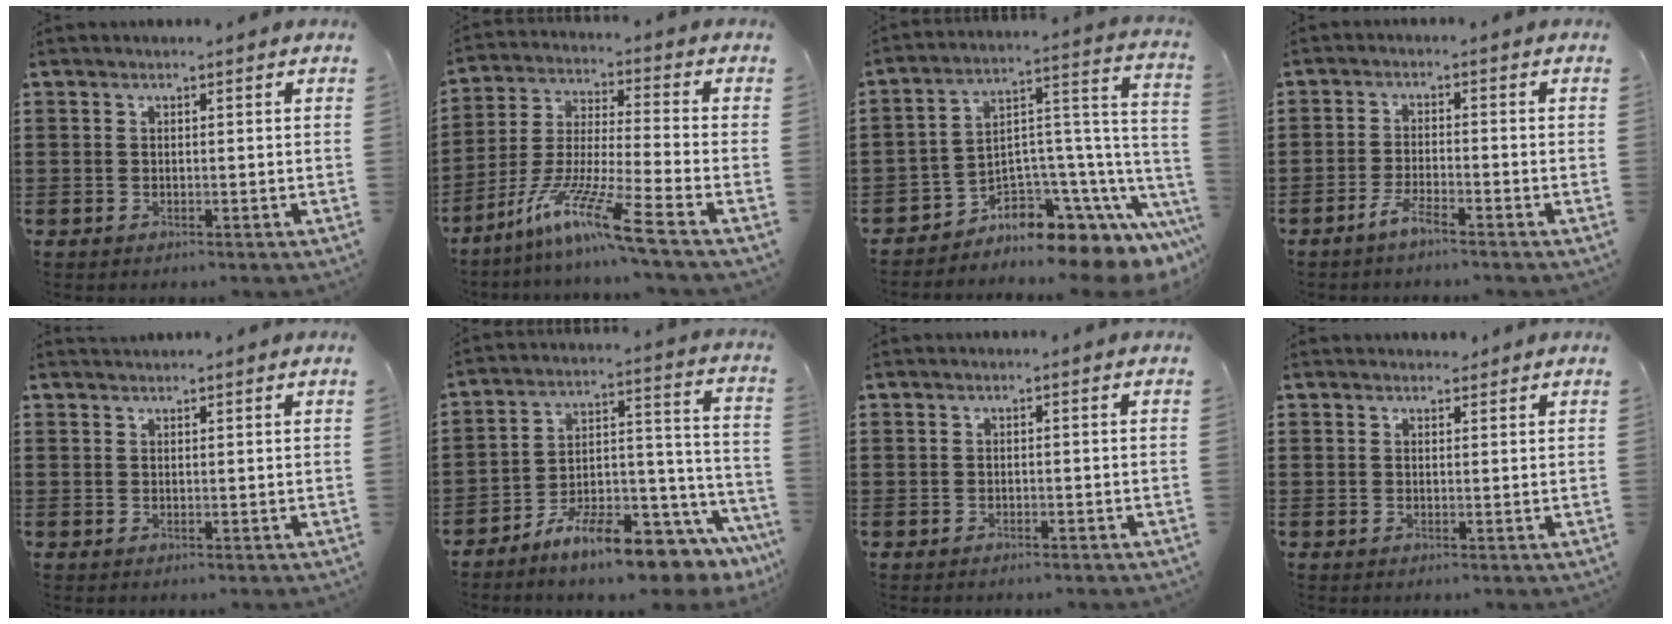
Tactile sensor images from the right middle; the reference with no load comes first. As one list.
[{"total": 10.9, "force": [-7.9, 0.2, 7.5], "torque": [-0.156, -0.008, -0.160]}, {"total": 5.0, "force": [-3.8, 2.6, 2.1], "torque": [-0.041, -0.029, -0.070]}, {"total": 3.1, "force": [-2.4, 0.3, 2.0], "torque": [-0.043, 0.003, -0.046]}, {"total": 0.8, "force": [0.8, 0.2, 0.0], "torque": [-0.001, 0.000, 0.015]}, {"total": 11.4, "force": [-10.1, 1.5, 5.1], "torque": [-0.067, 0.034, -0.189]}, {"total": 0.5, "force": [-0.5, 0.1, 0.1], "torque": [-0.004, -0.001, -0.010]}, {"total": 1.3, "force": [1.2, 0.5, 0.0], "torque": [0.007, 0.000, 0.020]}]